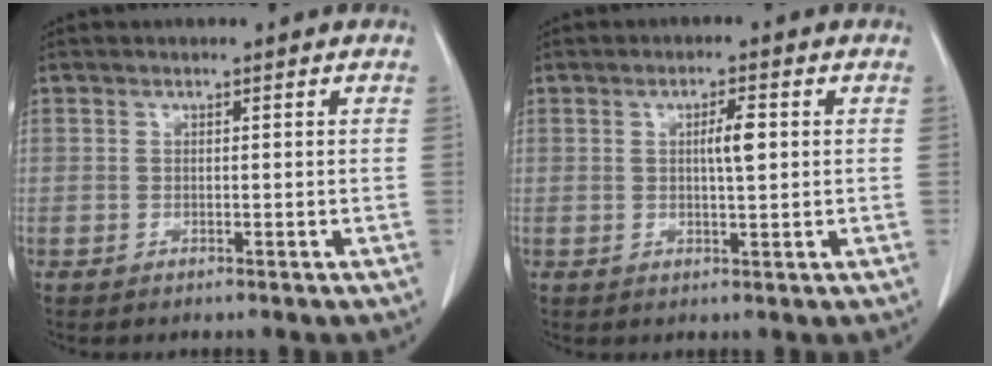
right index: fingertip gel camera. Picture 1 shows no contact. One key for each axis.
{"total": 1.9, "fx": 0.4, "fy": -0.1, "fz": 1.9, "tx": -0.035, "ty": -0.001, "tz": 0.006}